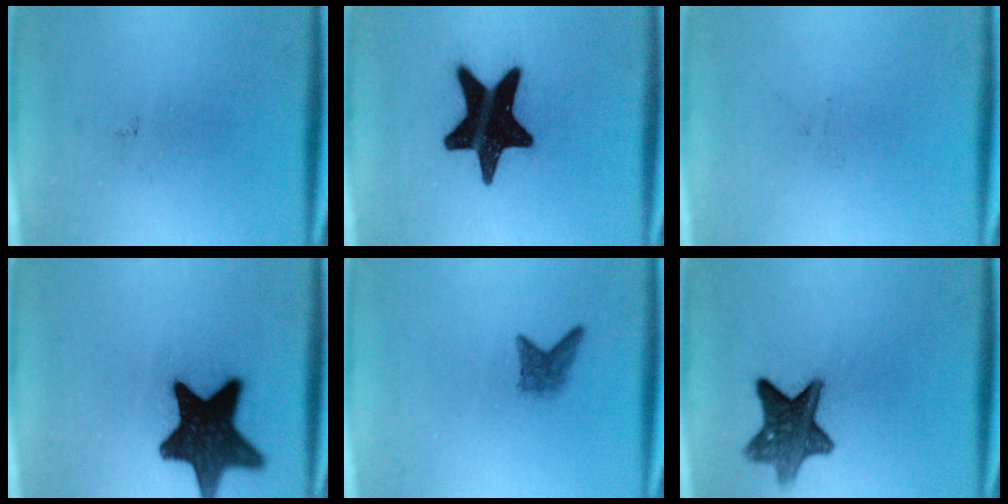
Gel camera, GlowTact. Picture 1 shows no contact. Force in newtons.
{"total": 20.0}
{"total": 0.0}
{"total": 15.8}
{"total": 2.1}
{"total": 9.1}